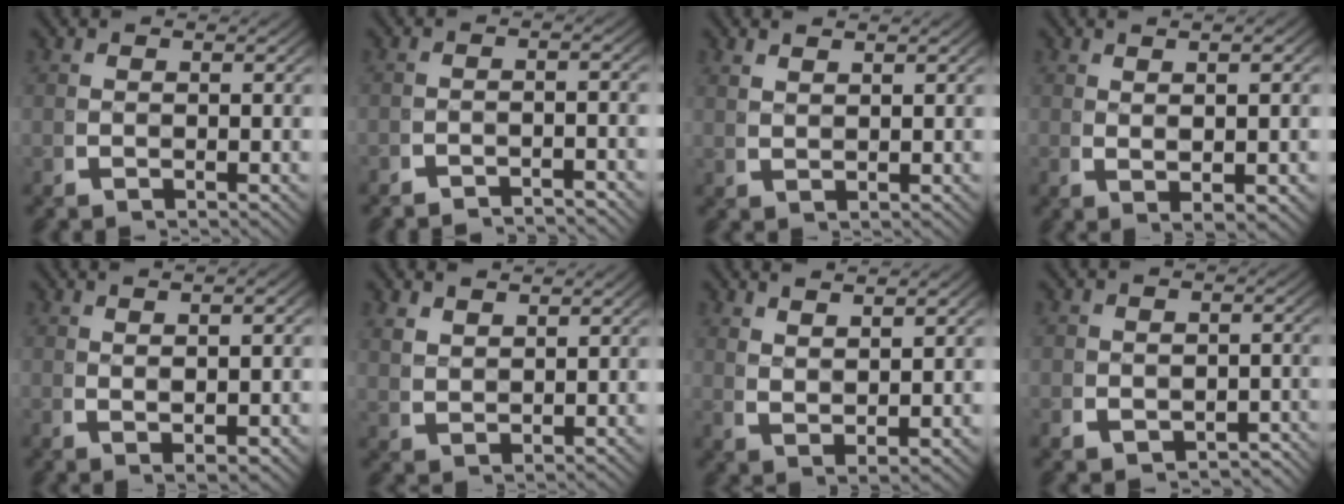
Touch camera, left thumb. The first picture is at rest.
{"total": 3.3, "force": [-3.2, 0.4, 0.2], "torque": [0.007, -0.006, -0.060]}
{"total": 1.3, "force": [1.3, 0.1, 0.2], "torque": [0.004, 0.006, 0.028]}
{"total": 3.0, "force": [0.7, 0.9, 2.7], "torque": [-0.039, 0.003, 0.013]}
{"total": 2.8, "force": [0.3, 0.9, 2.7], "torque": [-0.037, 0.003, 0.006]}
{"total": 1.9, "force": [1.6, 0.9, 0.6], "torque": [-0.003, 0.001, 0.039]}
{"total": 2.9, "force": [2.1, 0.9, 1.8], "torque": [-0.027, 0.000, 0.043]}
{"total": 3.2, "force": [-2.3, 2.1, 0.8], "torque": [-0.003, -0.014, -0.036]}